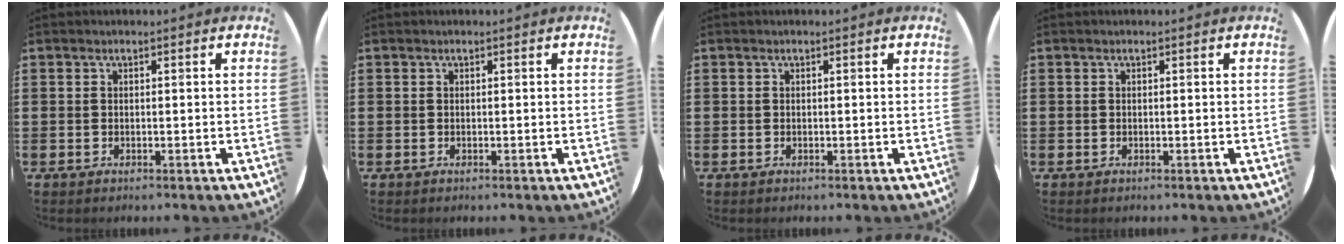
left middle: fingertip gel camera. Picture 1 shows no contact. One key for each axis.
{"total": 0.0}
{"total": 0.0}
{"total": 0.0}